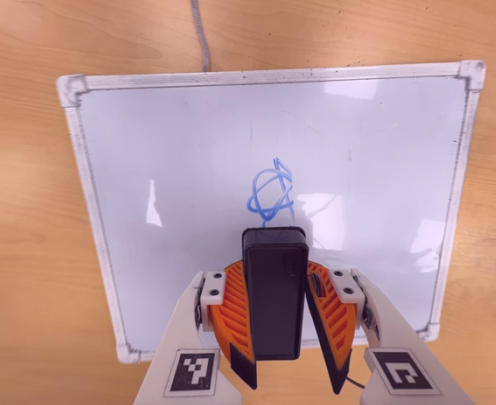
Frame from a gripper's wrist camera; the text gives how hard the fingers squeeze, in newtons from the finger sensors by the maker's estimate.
{"total": 8.4, "left": 8.2, "right": 8.7}